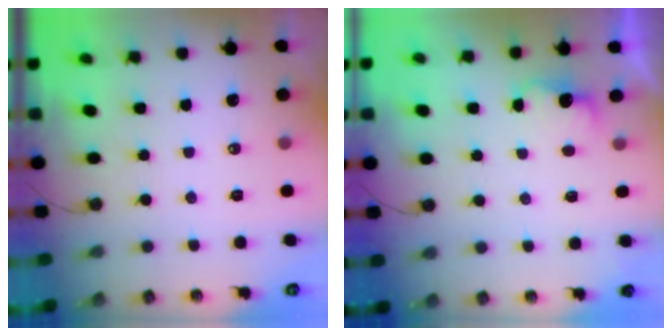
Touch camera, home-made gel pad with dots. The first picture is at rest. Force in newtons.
{"total": 3.1, "press": 3.0, "slide": 0.9}